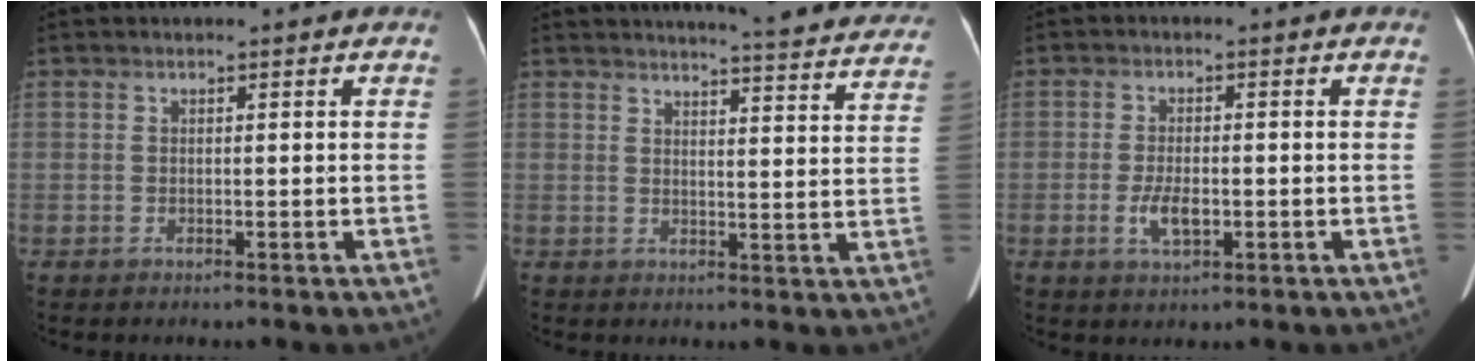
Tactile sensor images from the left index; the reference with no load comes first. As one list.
[{"total": 22.0, "force": [20.8, 1.6, 6.8], "torque": [-0.080, -0.068, 0.226]}, {"total": 4.0, "force": [-1.2, 1.6, 3.5], "torque": [-0.072, -0.002, -0.019]}]